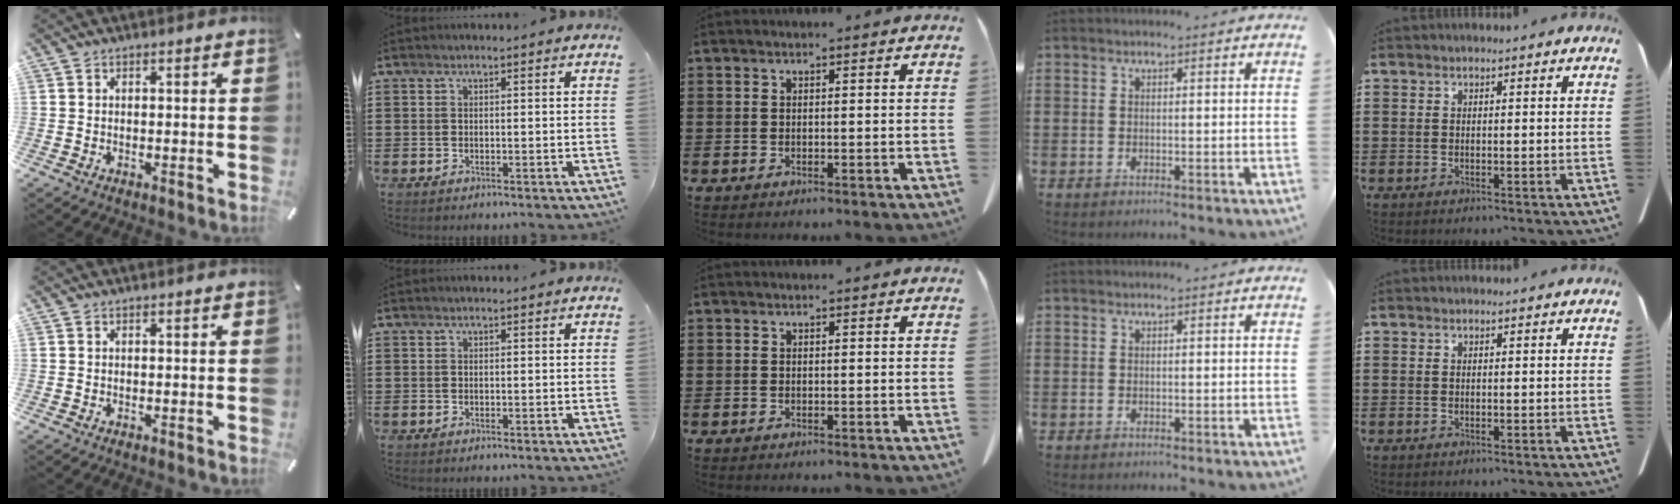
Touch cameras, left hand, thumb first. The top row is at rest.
{}